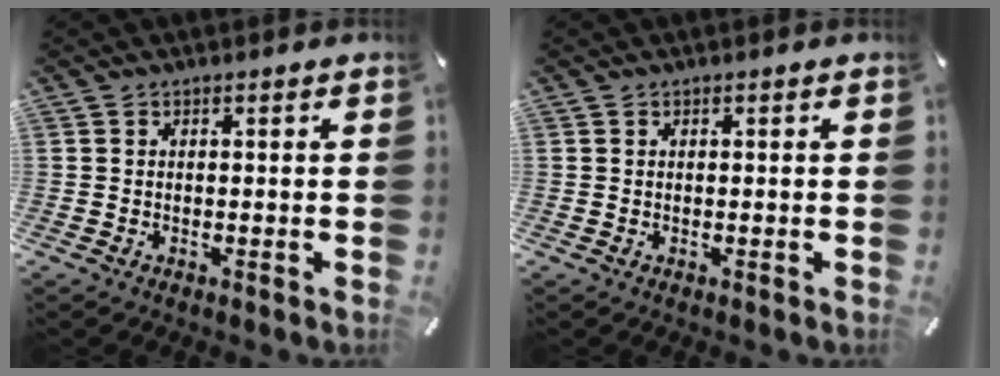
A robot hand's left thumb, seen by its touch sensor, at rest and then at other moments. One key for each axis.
{"total": 0.0}